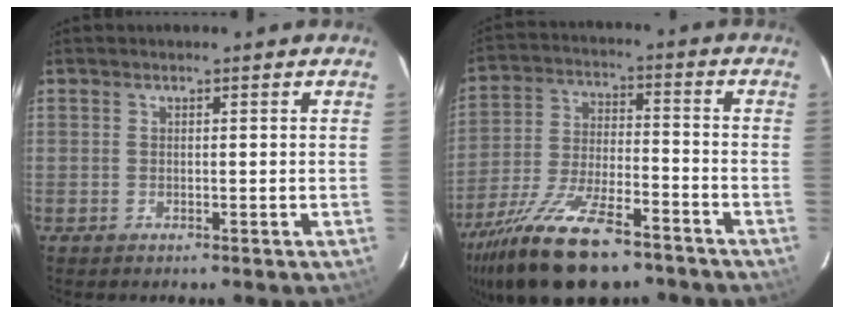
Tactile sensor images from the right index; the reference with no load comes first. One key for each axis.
{"total": 19.7, "fx": -14.2, "fy": 6.8, "fz": 11.8, "tx": -0.237, "ty": -0.038, "tz": -0.240}